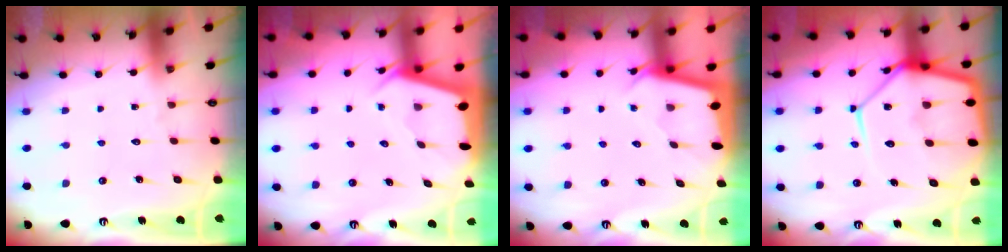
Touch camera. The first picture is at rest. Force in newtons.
{"total": 2.9, "press": 2.9, "slide": 0.2}
{"total": 2.1, "press": 2.1, "slide": 0.2}
{"total": 18.9, "press": 18.8, "slide": 1.9}